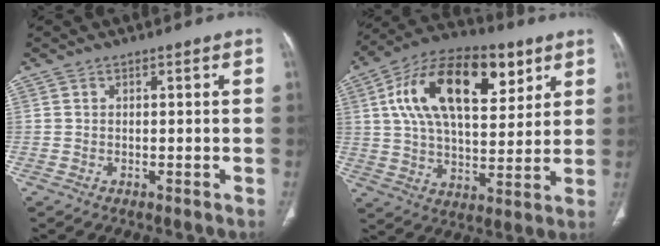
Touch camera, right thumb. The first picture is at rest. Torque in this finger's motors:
{"motor_torque": [2.09, 2.67, 0.92, -0.41, 0.46]}